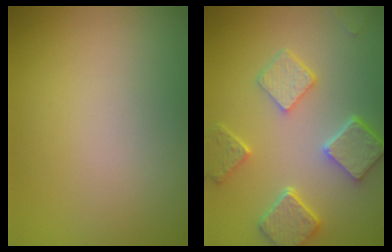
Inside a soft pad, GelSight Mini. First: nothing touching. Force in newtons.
{"total": 5.7, "press": 4.5, "slide": 3.5}